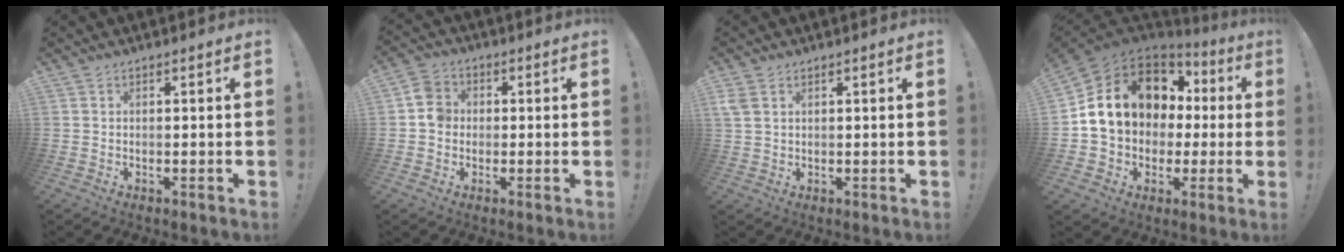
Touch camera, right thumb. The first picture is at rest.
{"total": 5.9, "force": [-0.5, 5.3, 2.5], "torque": [-0.033, 0.020, -0.007]}
{"total": 3.8, "force": [2.0, 2.3, 2.2], "torque": [-0.042, -0.003, 0.040]}
{"total": 17.6, "force": [4.3, 13.4, 10.5], "torque": [-0.173, -0.012, 0.106]}